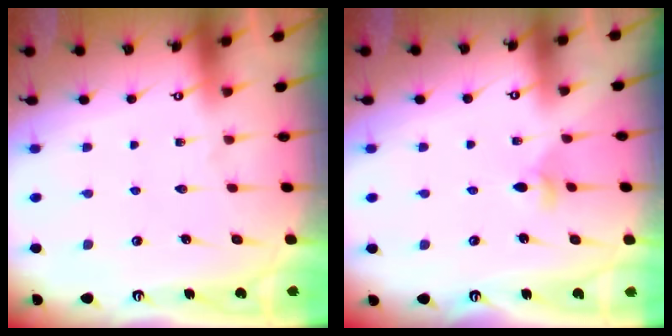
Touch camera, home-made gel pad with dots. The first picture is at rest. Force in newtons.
{"total": 4.3, "press": 4.2, "slide": 0.6}